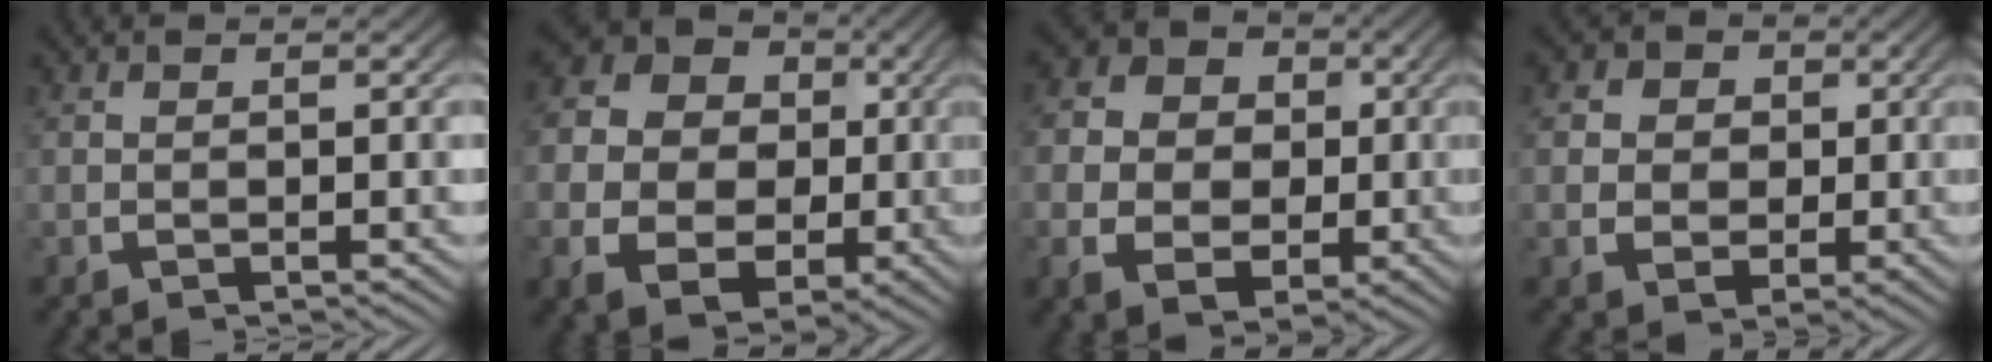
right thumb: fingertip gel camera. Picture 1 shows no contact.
{"total": 16.3, "force": [1.6, 13.3, 9.4], "torque": [-0.203, -0.026, 0.022]}
{"total": 11.9, "force": [0.8, 9.8, 6.7], "torque": [-0.131, -0.027, 0.016]}
{"total": 6.7, "force": [0.9, 5.7, 3.4], "torque": [-0.057, -0.021, 0.019]}